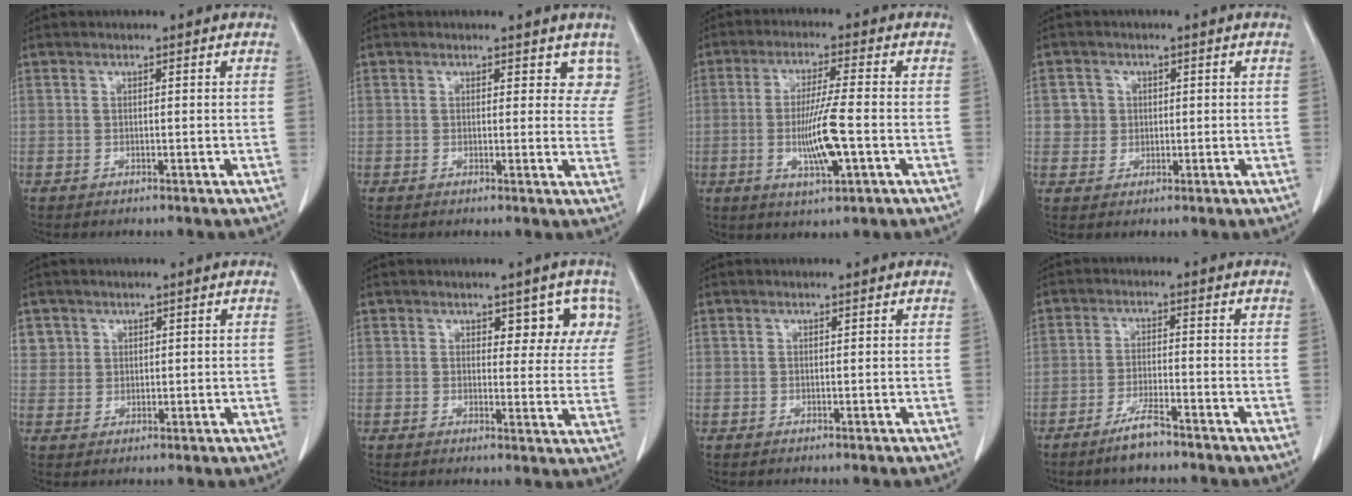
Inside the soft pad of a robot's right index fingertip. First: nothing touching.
{"total": 4.5, "force": [3.6, 2.4, 1.3], "torque": [0.013, -0.009, 0.026]}
{"total": 8.6, "force": [-1.9, 0.4, 8.4], "torque": [-0.158, -0.011, -0.035]}
{"total": 3.1, "force": [0.6, 3.0, 0.2], "torque": [0.006, 0.006, 0.010]}
{"total": 3.6, "force": [1.8, 3.2, -0.1], "torque": [0.019, 0.003, 0.033]}
{"total": 6.0, "force": [3.5, 3.1, 3.7], "torque": [-0.021, -0.001, 0.035]}
{"total": 0.0}
{"total": 4.5, "force": [-3.5, 0.5, 2.8], "torque": [-0.058, -0.006, -0.062]}